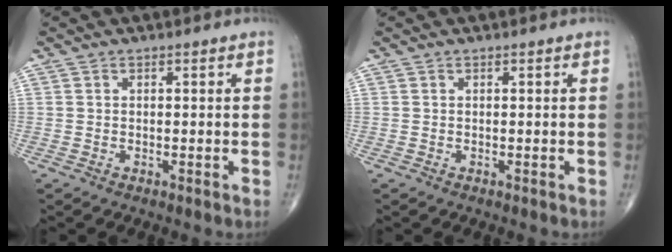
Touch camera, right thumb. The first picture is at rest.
{"total": 0.0}